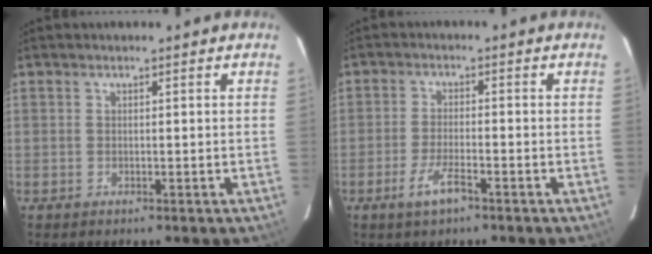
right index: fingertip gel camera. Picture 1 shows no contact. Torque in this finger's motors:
{"motor_torque": [-0.12, -0.11, 0.25, 0.02]}